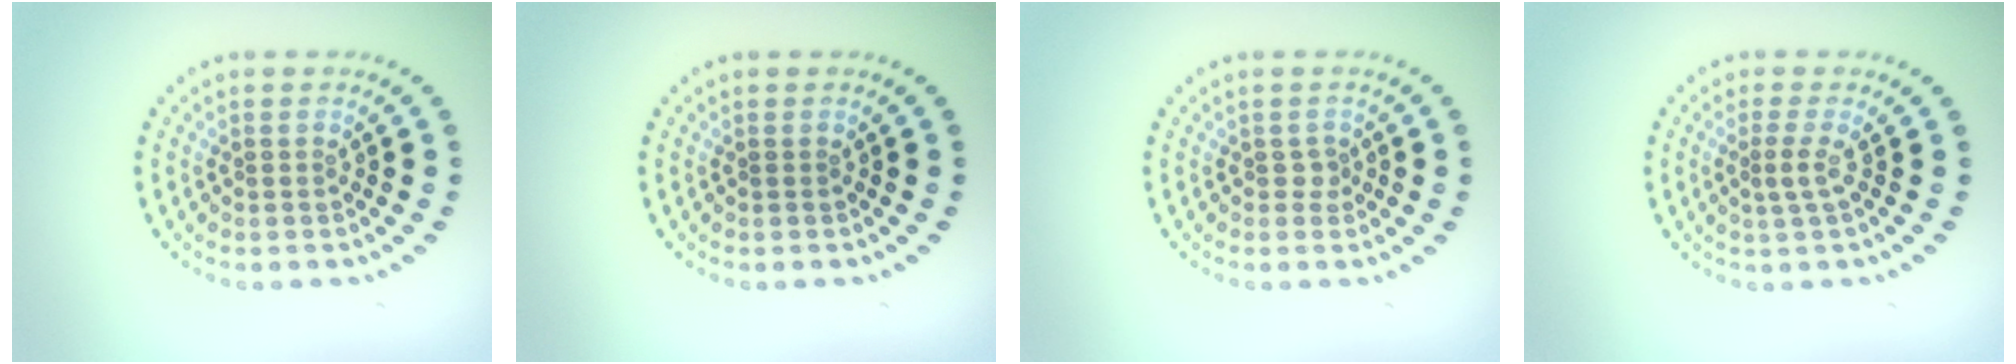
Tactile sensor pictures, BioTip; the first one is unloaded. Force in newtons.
{"total": 0.0}
{"total": 0.9, "press": 0.6, "slide": 0.6}
{"total": 1.6, "press": 1.0, "slide": 1.2}